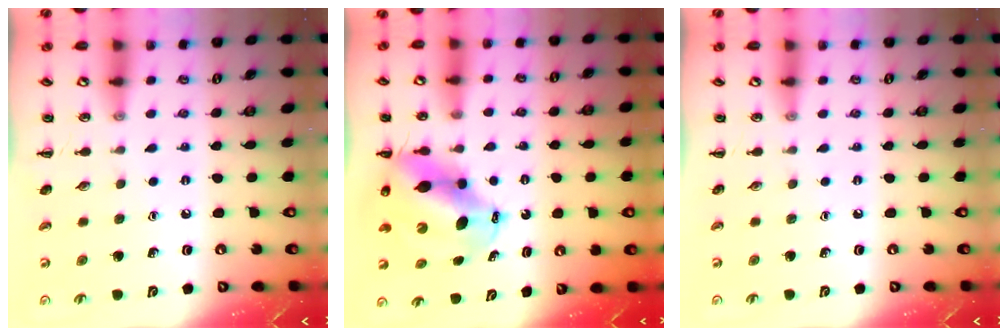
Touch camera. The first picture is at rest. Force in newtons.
{"total": 10.5, "press": 10.2, "slide": 2.6}
{"total": 0.0}